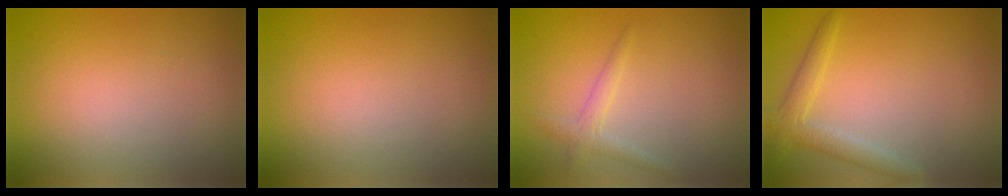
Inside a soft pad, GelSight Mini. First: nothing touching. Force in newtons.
{"total": 0.0}
{"total": 1.5, "press": 1.5, "slide": 0.1}
{"total": 2.5, "press": 2.5, "slide": 0.2}